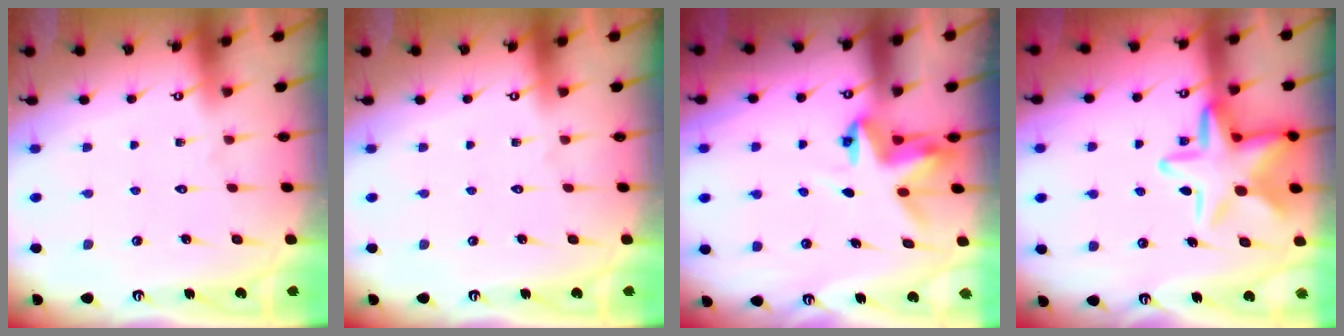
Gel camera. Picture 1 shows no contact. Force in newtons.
{"total": 0.0}
{"total": 4.6, "press": 4.6, "slide": 0.2}
{"total": 15.5, "press": 15.4, "slide": 1.5}